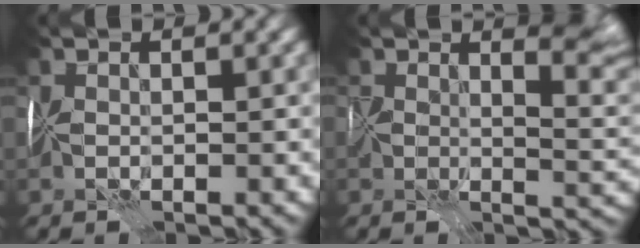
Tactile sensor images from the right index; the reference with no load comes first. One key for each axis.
{"total": 4.3, "fx": 2.5, "fy": 0.9, "fz": 3.4, "tx": -0.042, "ty": -0.009, "tz": 0.043}